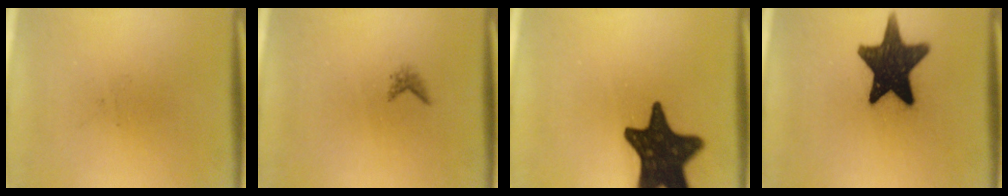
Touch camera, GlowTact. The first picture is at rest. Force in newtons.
{"total": 0.9}
{"total": 18.4}
{"total": 15.5}